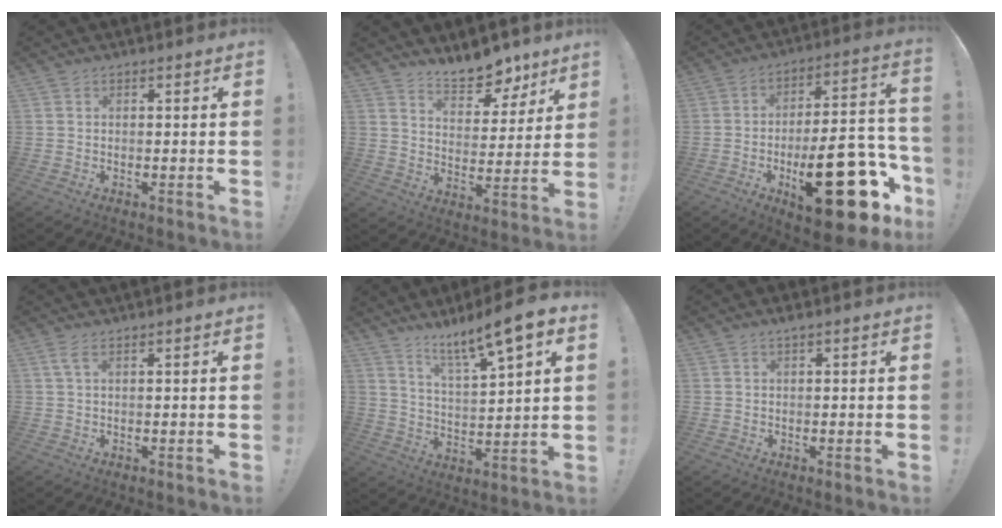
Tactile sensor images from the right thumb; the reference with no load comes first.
{"total": 11.3, "force": [9.6, 4.5, 3.7], "torque": [-0.047, -0.076, 0.177]}
{"total": 28.0, "force": [-10.7, 10.2, 23.7], "torque": [-0.339, 0.062, -0.157]}
{"total": 2.3, "force": [1.2, 0.1, 1.9], "torque": [-0.032, -0.002, 0.019]}
{"total": 11.7, "force": [8.5, 1.1, 7.9], "torque": [-0.136, -0.060, 0.133]}
{"total": 1.0, "force": [0.7, 0.0, 0.7], "torque": [-0.015, 0.002, 0.014]}